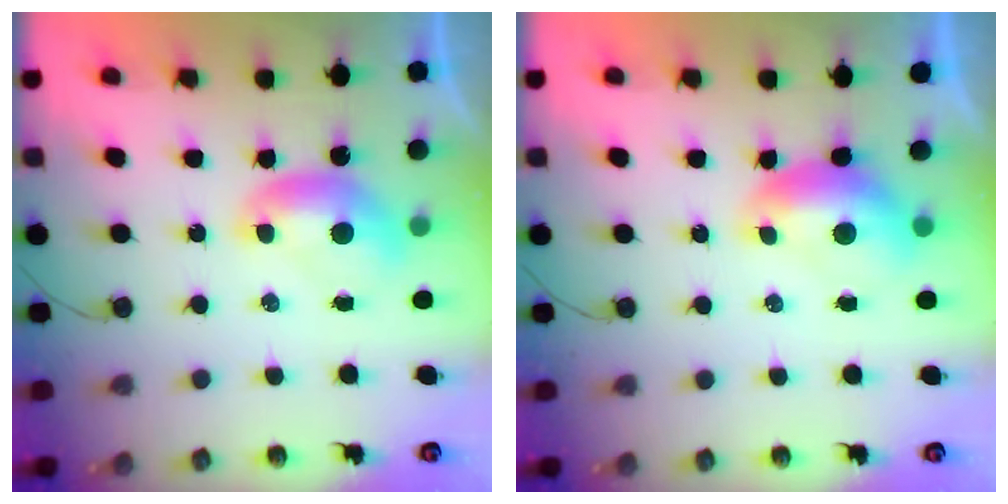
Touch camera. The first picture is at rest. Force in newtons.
{"total": 0.7, "press": 0.6, "slide": 0.4}